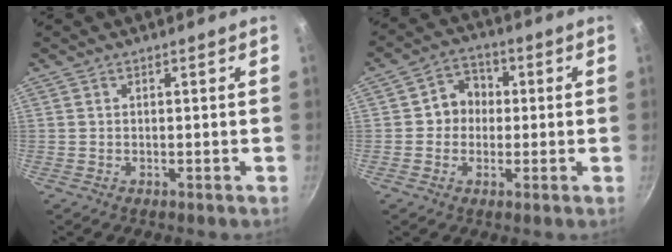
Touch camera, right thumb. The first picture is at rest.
{"total": 6.4, "force": [0.2, 5.6, 3.0], "torque": [-0.018, 0.017, -0.008]}